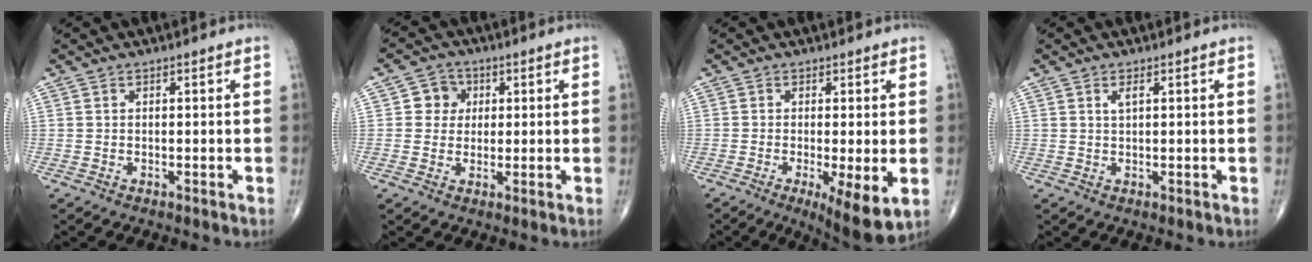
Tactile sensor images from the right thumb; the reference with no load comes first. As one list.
[{"total": 4.6, "force": [1.0, 4.3, 1.3], "torque": [0.010, 0.005, 0.008]}, {"total": 8.6, "force": [-2.3, 2.1, 8.1], "torque": [-0.125, -0.025, -0.034]}, {"total": 1.3, "force": [0.6, 0.4, 1.2], "torque": [-0.023, 0.001, 0.011]}]